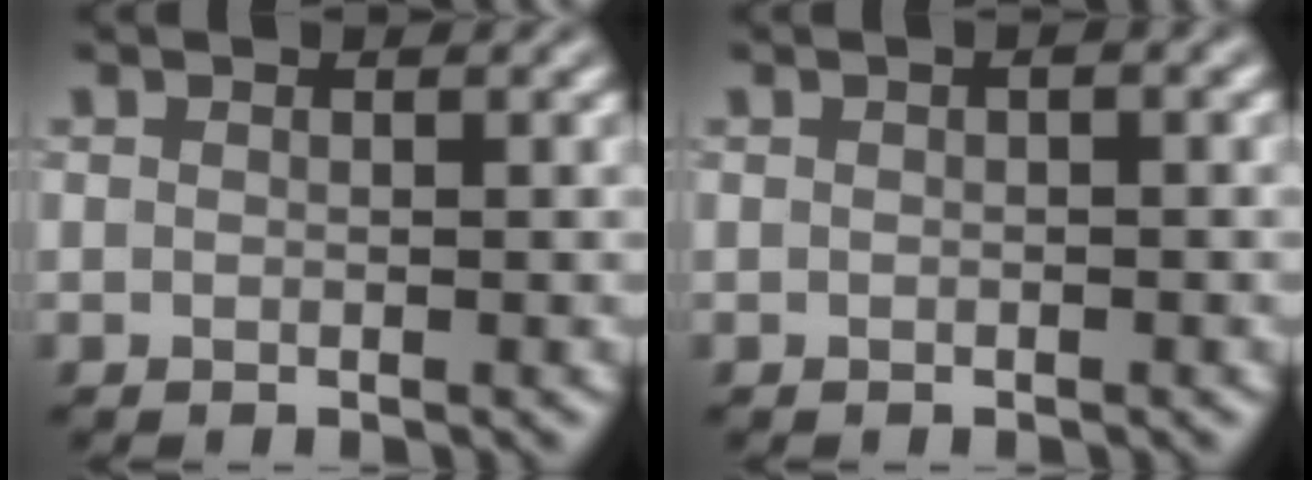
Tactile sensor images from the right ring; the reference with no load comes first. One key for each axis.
{"total": 0.6, "fx": 0.1, "fy": 0.3, "fz": 0.5, "tx": -0.010, "ty": 0.004, "tz": -0.001}